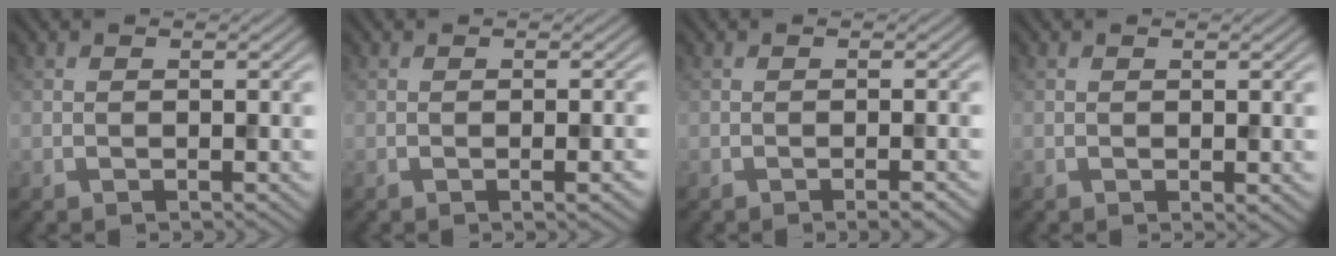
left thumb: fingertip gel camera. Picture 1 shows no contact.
{"total": 1.7, "force": [-0.4, 0.3, 1.7], "torque": [-0.024, 0.000, -0.008]}
{"total": 1.3, "force": [-0.8, 0.1, 1.1], "torque": [-0.012, 0.002, -0.015]}
{"total": 0.5, "force": [0.1, 0.3, 0.4], "torque": [-0.003, -0.002, 0.000]}